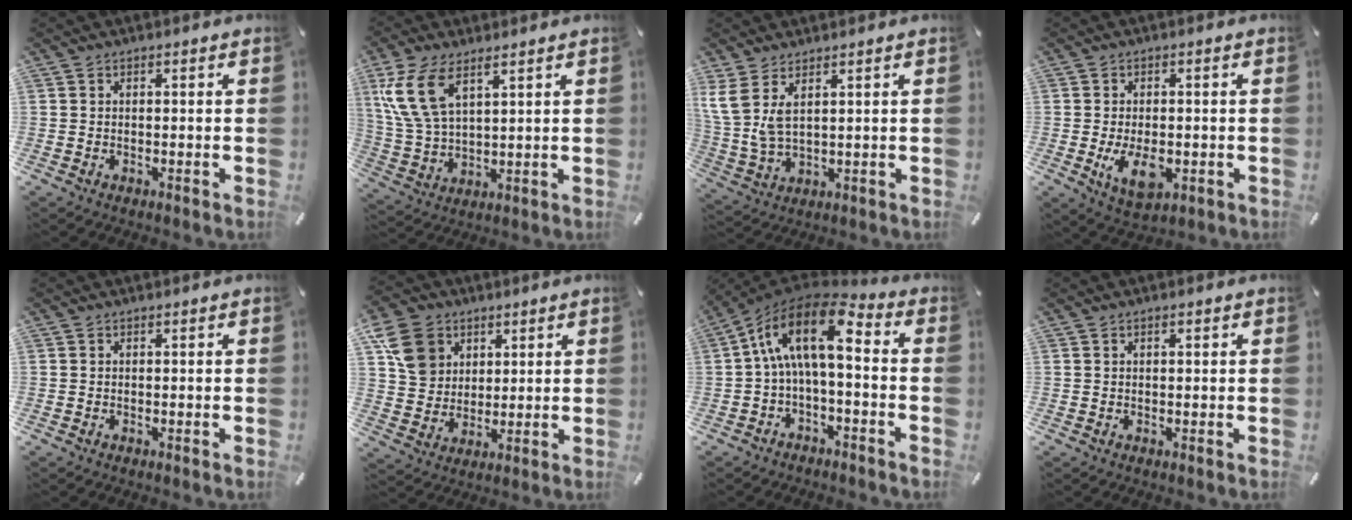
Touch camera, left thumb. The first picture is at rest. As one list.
[{"total": 11.2, "force": [6.1, 5.8, 7.5], "torque": [-0.185, -0.014, 0.112]}, {"total": 7.3, "force": [4.0, 3.2, 5.2], "torque": [-0.137, -0.020, 0.071]}, {"total": 7.8, "force": [-1.7, 4.5, 6.1], "torque": [-0.124, -0.010, -0.033]}, {"total": 0.0}, {"total": 11.1, "force": [4.6, 9.3, 3.8], "torque": [-0.078, -0.011, 0.094]}, {"total": 15.6, "force": [2.0, 7.3, 13.7], "torque": [-0.270, 0.000, 0.030]}, {"total": 0.9, "force": [0.3, 0.3, 0.7], "torque": [-0.014, 0.003, 0.005]}]